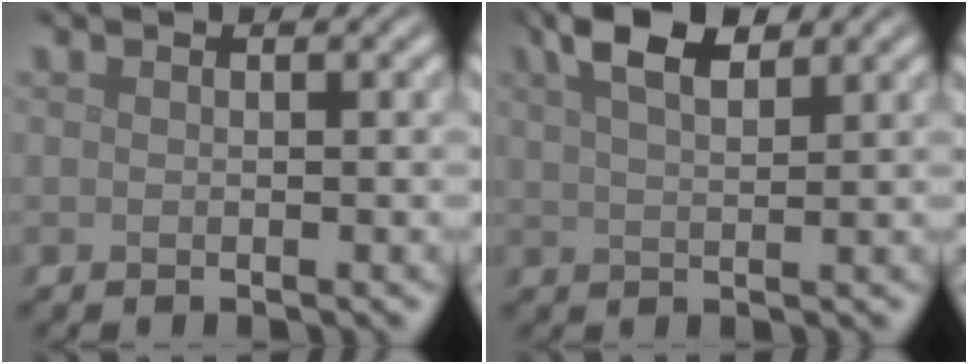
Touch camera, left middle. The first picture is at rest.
{"total": 5.5, "force": [3.6, 1.9, 3.7], "torque": [-0.068, 0.020, 0.057]}